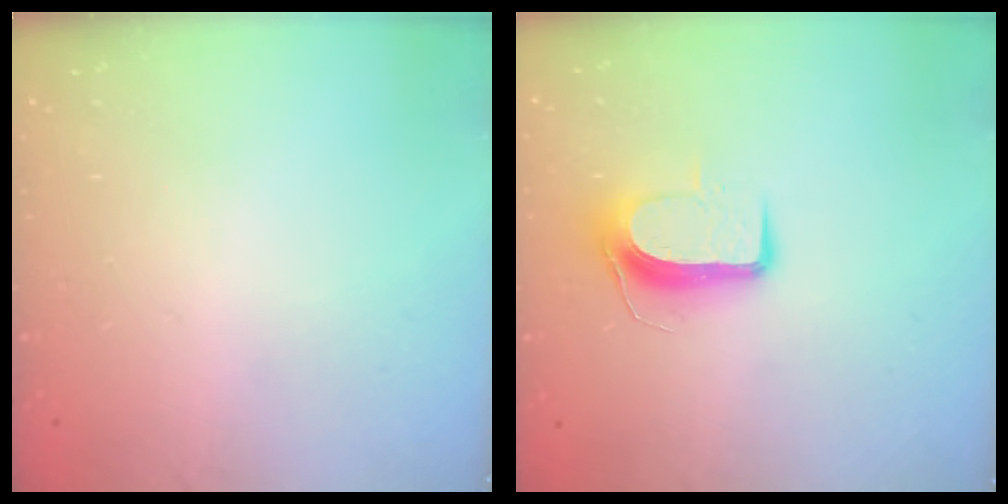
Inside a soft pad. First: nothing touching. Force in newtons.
{"total": 9.2, "press": 9.2, "slide": 0.7}